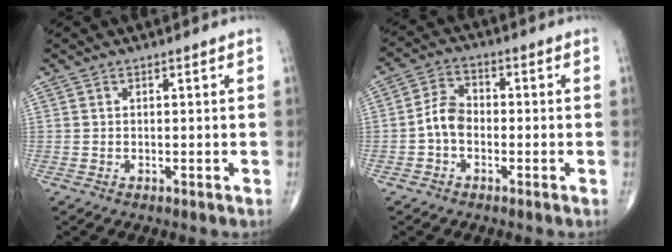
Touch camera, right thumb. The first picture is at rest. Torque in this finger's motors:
{"motor_torque": [0.62, 0.39, 0.78, -0.18, 0.03]}